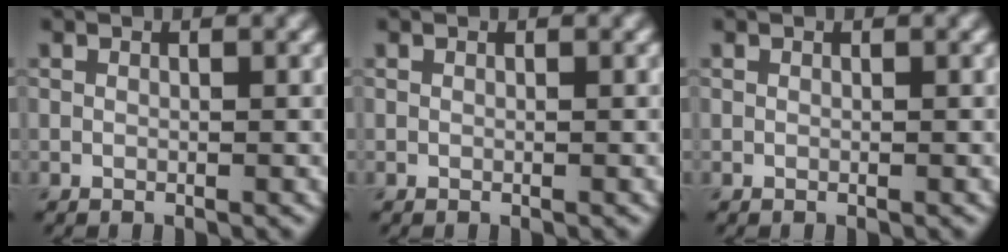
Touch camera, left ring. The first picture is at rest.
{"total": 0.0}
{"total": 0.0}